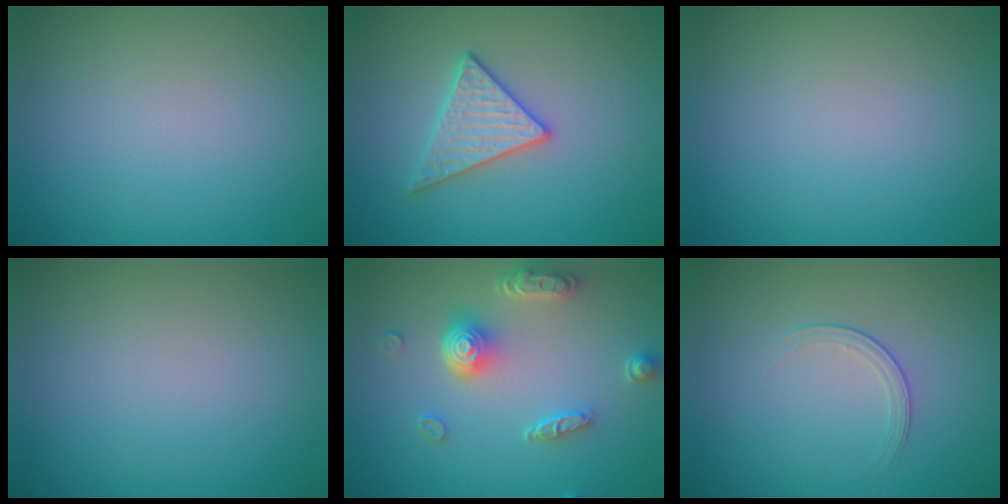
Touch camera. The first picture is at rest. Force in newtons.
{"total": 3.0, "press": 3.0, "slide": 0.1}
{"total": 0.0}
{"total": 0.0}
{"total": 4.7, "press": 3.7, "slide": 3.0}
{"total": 1.5, "press": 0.7, "slide": 1.4}